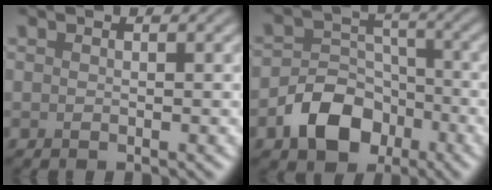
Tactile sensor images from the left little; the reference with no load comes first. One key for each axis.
{"total": 5.9, "fx": -3.0, "fy": 4.2, "fz": 2.9, "tx": -0.044, "ty": -0.002, "tz": -0.059}